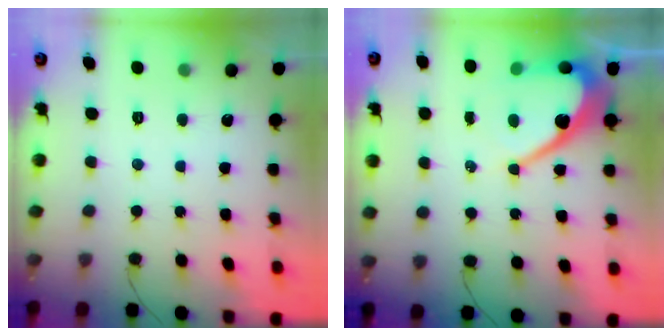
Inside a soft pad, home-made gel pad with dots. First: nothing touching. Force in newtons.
{"total": 11.7, "press": 11.7, "slide": 1.2}